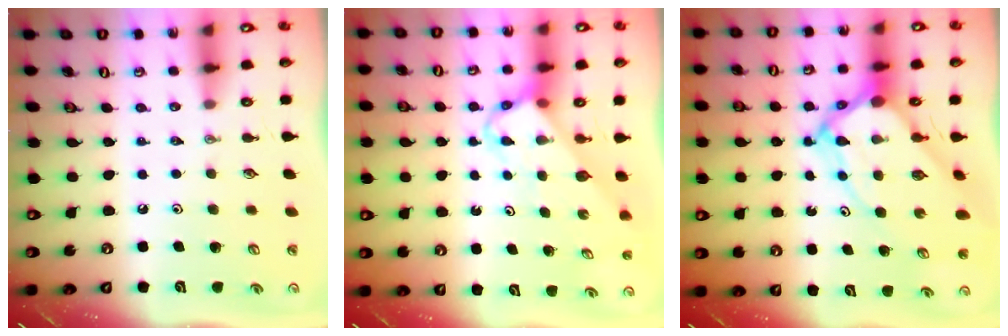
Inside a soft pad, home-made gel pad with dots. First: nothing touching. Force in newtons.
{"total": 3.7, "press": 3.7, "slide": 0.1}
{"total": 10.8, "press": 10.7, "slide": 1.1}